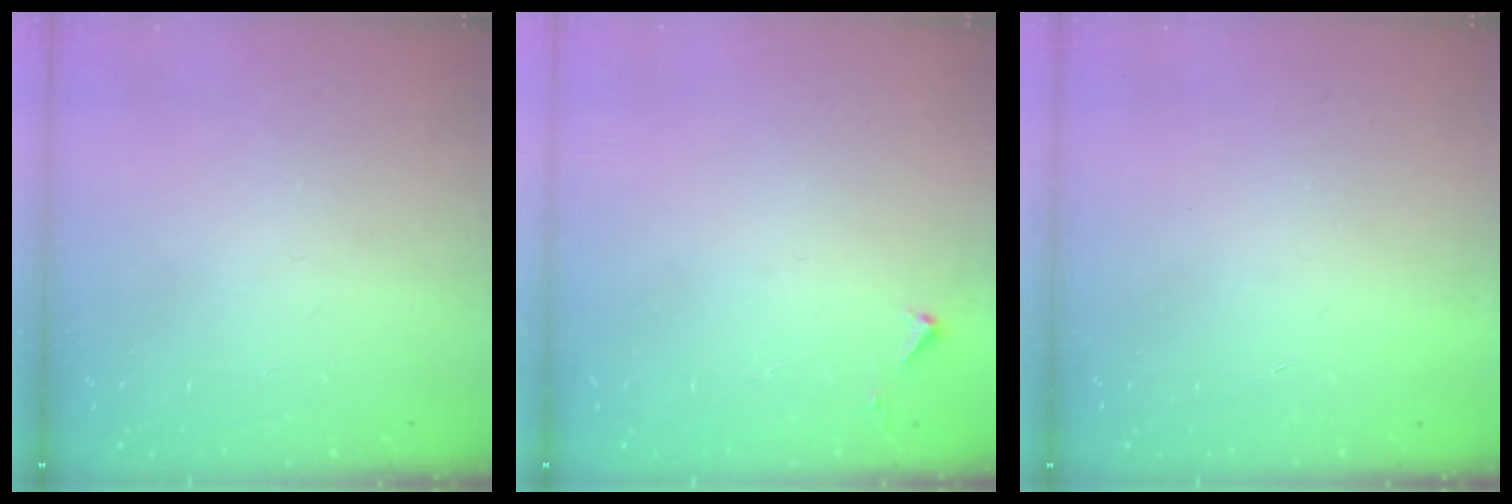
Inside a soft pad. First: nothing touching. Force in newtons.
{"total": 2.8, "press": 2.8, "slide": 0.4}
{"total": 1.7, "press": 1.7, "slide": 0.1}